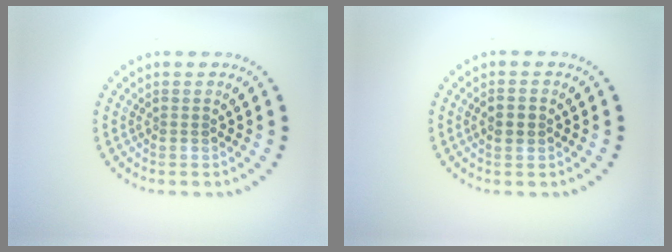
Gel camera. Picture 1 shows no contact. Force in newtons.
{"total": 1.6, "press": 1.6, "slide": 0.1}